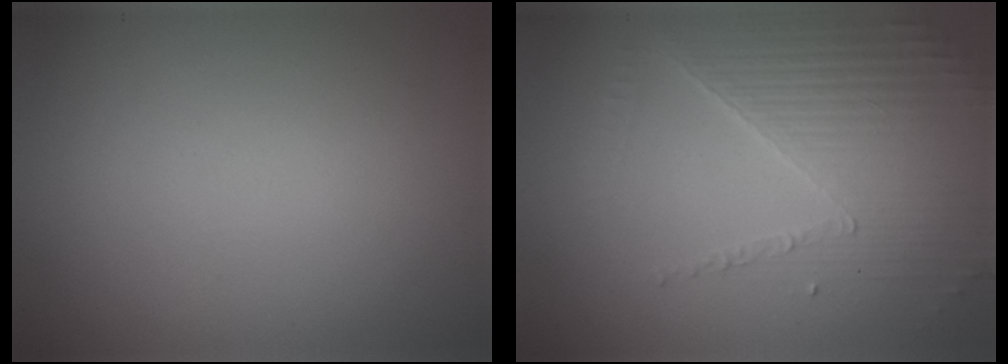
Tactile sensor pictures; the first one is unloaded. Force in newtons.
{"total": 3.8, "press": 3.5, "slide": 1.5}